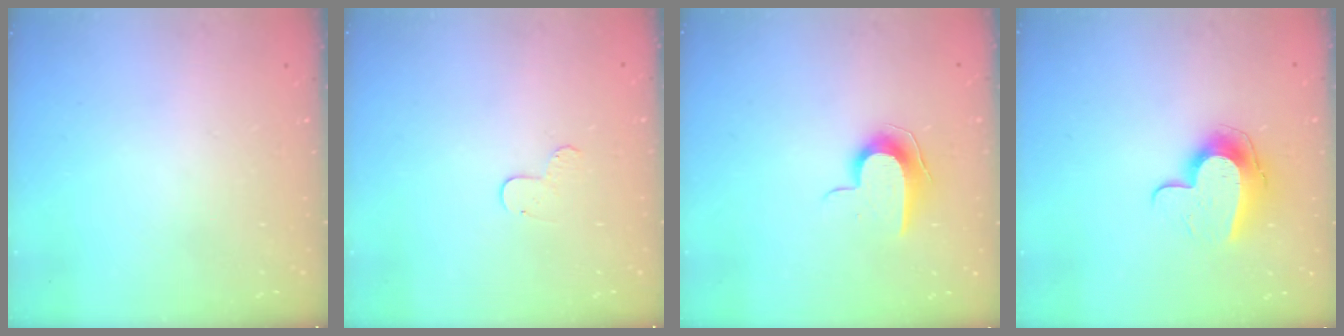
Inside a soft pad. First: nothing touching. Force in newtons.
{"total": 5.3, "press": 5.3, "slide": 0.6}
{"total": 9.2, "press": 9.1, "slide": 1.0}
{"total": 10.8, "press": 10.8, "slide": 0.5}